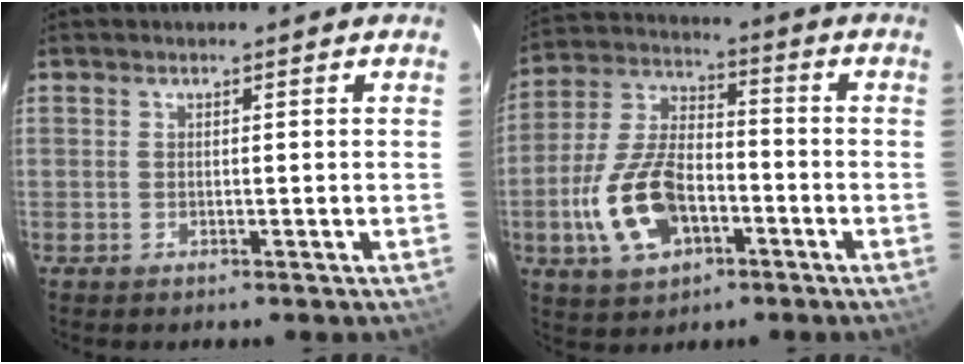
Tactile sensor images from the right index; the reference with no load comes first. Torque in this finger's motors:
{"motor_torque": [1.22, -0.91, 0.37, 0.14]}